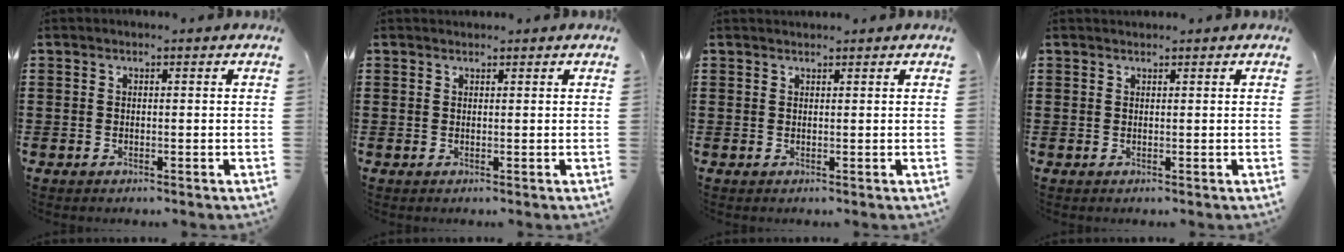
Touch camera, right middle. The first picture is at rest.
{"total": 0.7, "force": [0.6, 0.2, -0.1], "torque": [0.007, -0.003, 0.011]}
{"total": 0.8, "force": [0.8, 0.2, -0.1], "torque": [-0.001, 0.000, 0.016]}
{"total": 0.7, "force": [0.7, 0.2, -0.1], "torque": [0.007, -0.003, 0.011]}